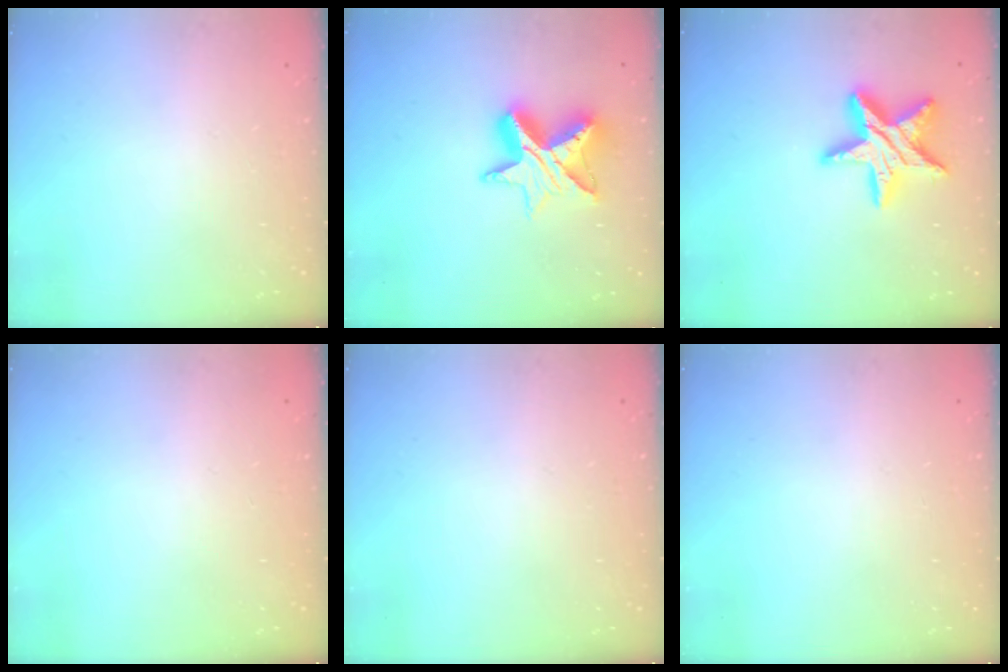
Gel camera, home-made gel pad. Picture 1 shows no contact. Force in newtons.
{"total": 12.3, "press": 12.3, "slide": 0.7}
{"total": 17.5, "press": 17.5, "slide": 1.4}
{"total": 0.0}
{"total": 0.0}
{"total": 0.0}